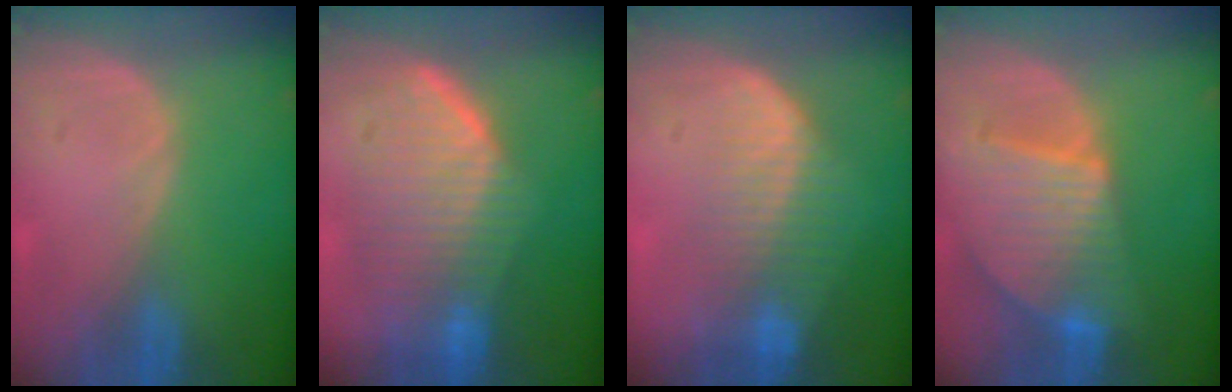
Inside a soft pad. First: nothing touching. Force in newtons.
{"total": 9.7, "press": 9.0, "slide": 3.6}
{"total": 7.8, "press": 6.9, "slide": 3.7}
{"total": 9.5, "press": 8.2, "slide": 4.8}